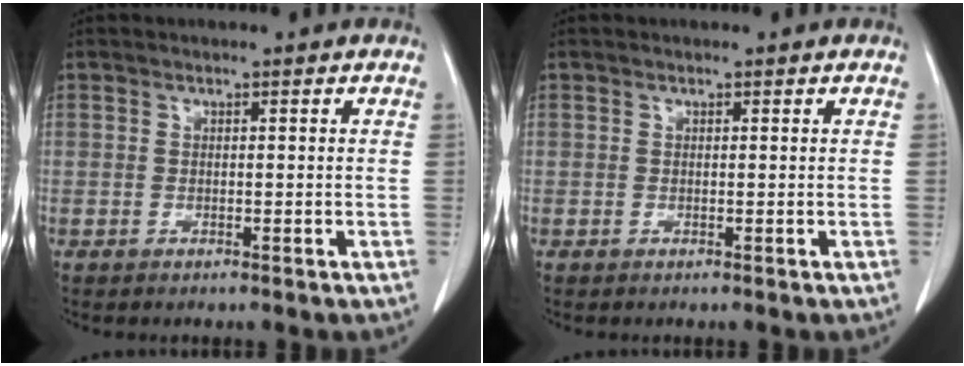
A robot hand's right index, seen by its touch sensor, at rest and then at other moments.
{"total": 0.0}